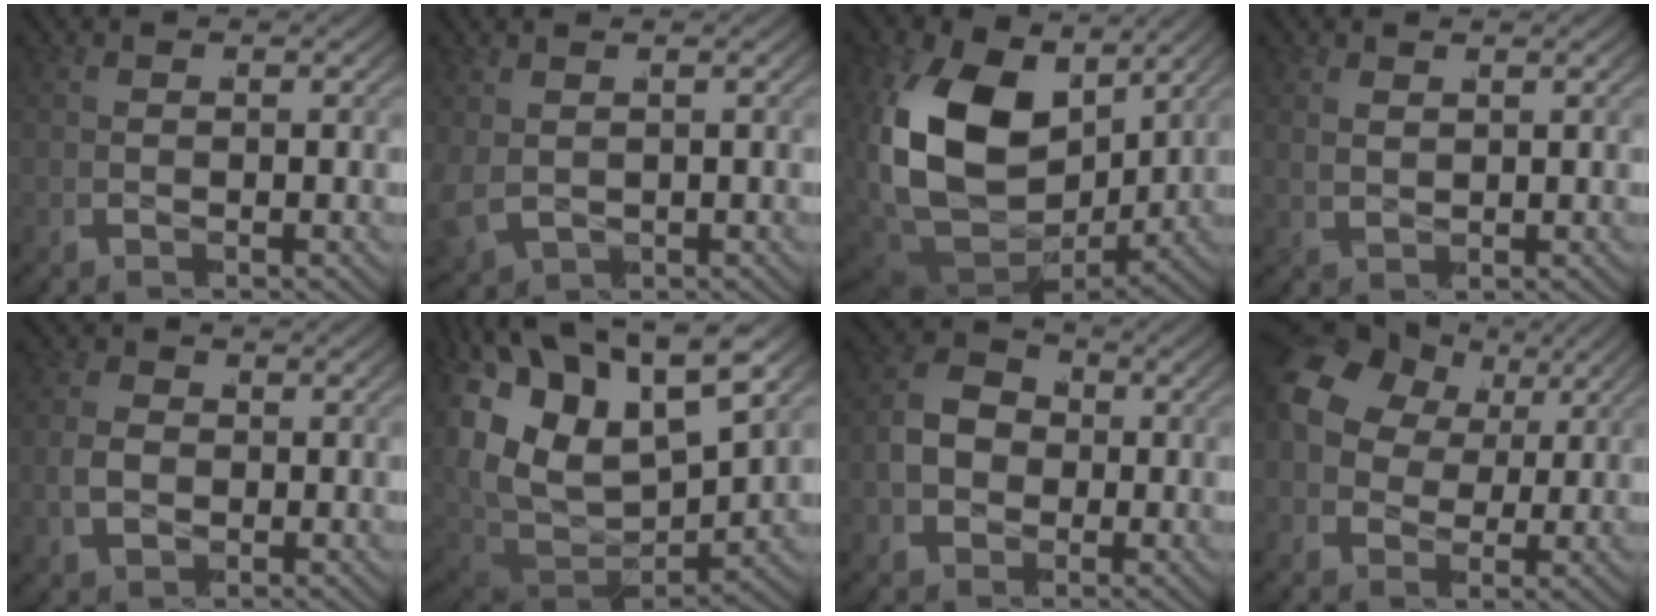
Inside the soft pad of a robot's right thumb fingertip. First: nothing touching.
{"total": 2.2, "force": [0.0, 2.2, 0.6], "torque": [-0.038, -0.010, 0.013]}
{"total": 17.1, "force": [-0.7, 11.5, 12.6], "torque": [-0.302, -0.049, 0.008]}
{"total": 0.9, "force": [0.9, 0.2, 0.1], "torque": [-0.002, 0.003, 0.018]}
{"total": 3.1, "force": [-0.2, 2.7, 1.5], "torque": [-0.039, -0.005, -0.002]}
{"total": 14.7, "force": [0.0, 10.8, 10.0], "torque": [-0.223, -0.030, 0.002]}
{"total": 8.4, "force": [0.1, 6.9, 4.7], "torque": [-0.104, -0.004, -0.005]}
{"total": 11.4, "force": [2.2, 8.8, 6.8], "torque": [-0.157, 0.004, 0.024]}